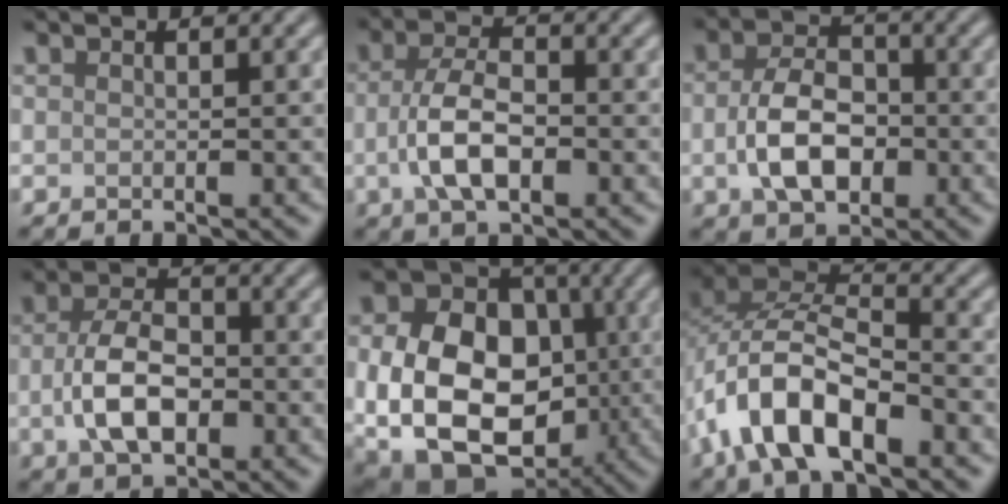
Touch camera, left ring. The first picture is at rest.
{"total": 5.0, "force": [-1.1, 2.4, 4.2], "torque": [-0.089, 0.001, -0.023]}
{"total": 5.8, "force": [-1.0, 3.7, 4.4], "torque": [-0.089, -0.003, -0.021]}
{"total": 5.5, "force": [-1.0, 3.1, 4.4], "torque": [-0.089, -0.002, -0.023]}
{"total": 16.3, "force": [-2.2, 12.3, 10.5], "torque": [-0.185, -0.013, -0.043]}
{"total": 9.2, "force": [-4.2, 4.4, 6.9], "torque": [-0.135, 0.015, -0.087]}